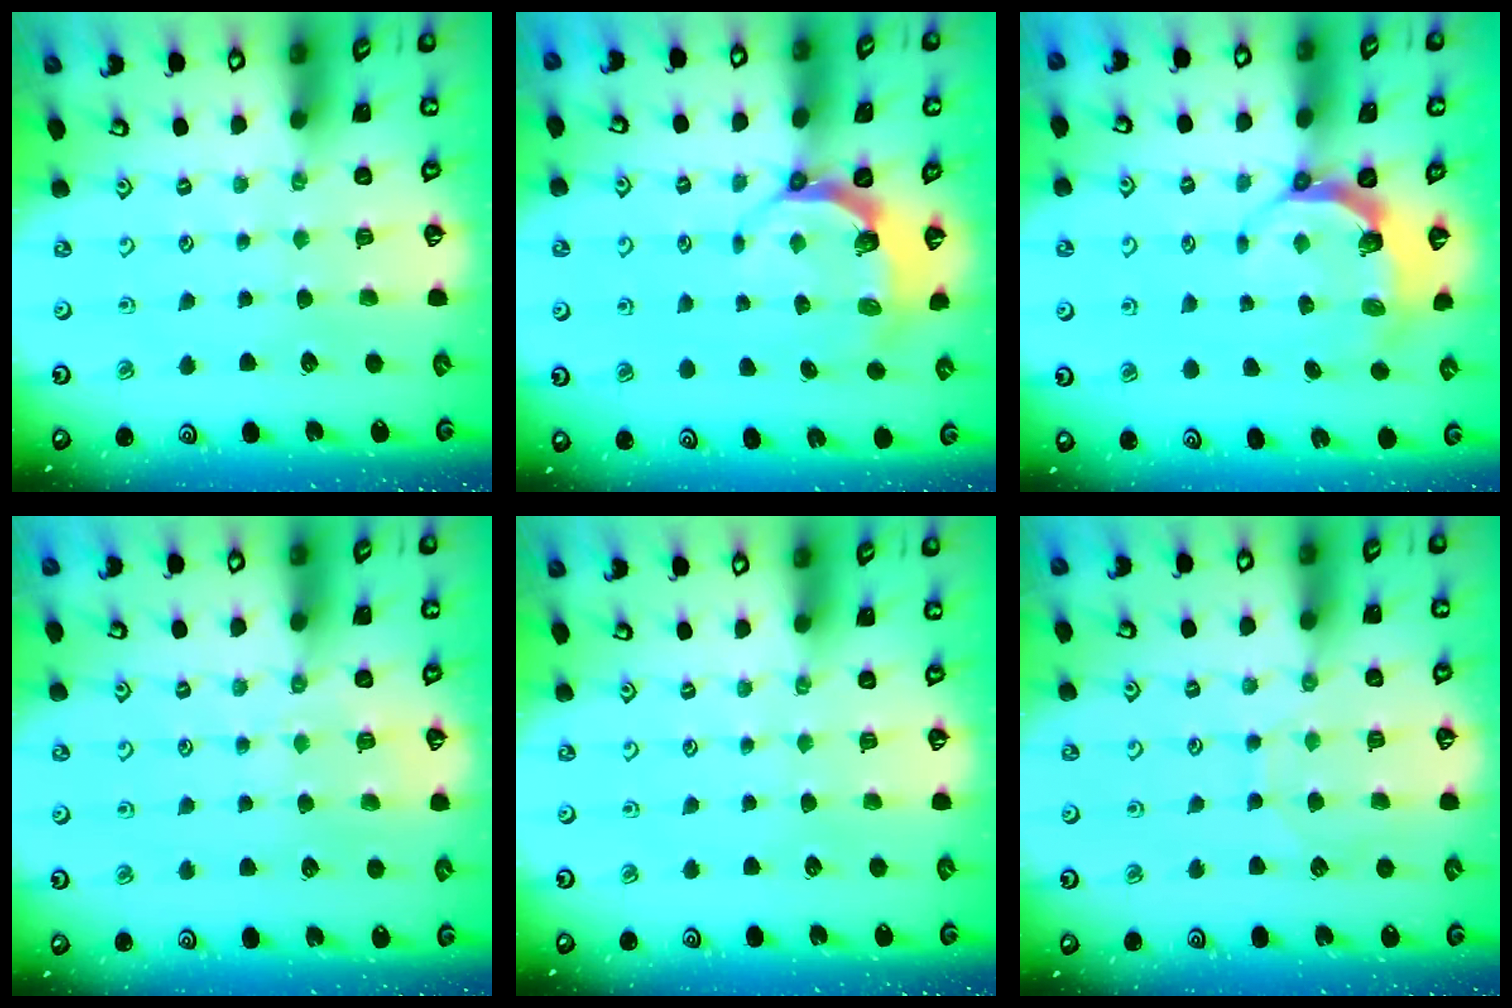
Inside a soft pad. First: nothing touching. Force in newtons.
{"total": 5.4, "press": 4.3, "slide": 3.2}
{"total": 5.8, "press": 4.6, "slide": 3.4}
{"total": 5.1, "press": 5.1, "slide": 0.6}
{"total": 0.0}
{"total": 7.0, "press": 7.0, "slide": 0.5}